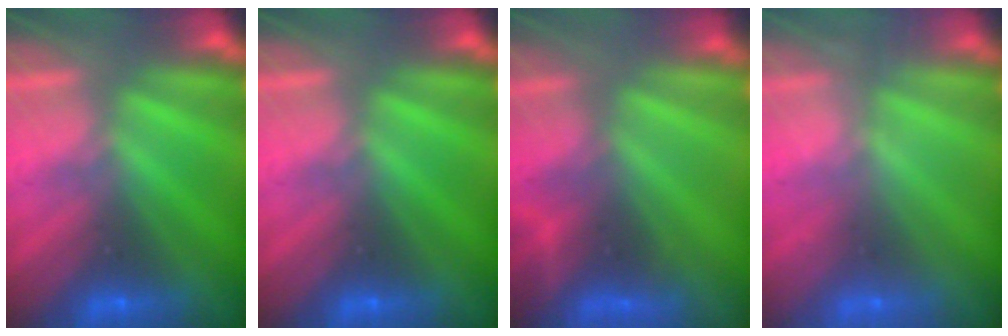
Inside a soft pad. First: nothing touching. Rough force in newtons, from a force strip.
{"total": 0.0}
{"total": 4.7}
{"total": 2.5}